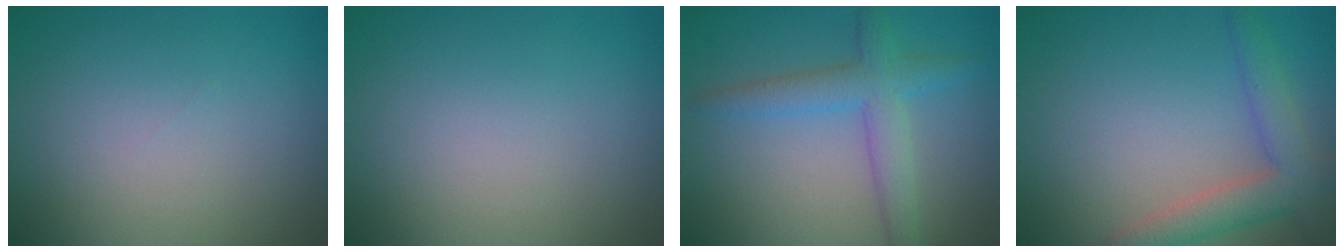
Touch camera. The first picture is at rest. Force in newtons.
{"total": 0.0}
{"total": 3.8, "press": 3.8, "slide": 0.2}
{"total": 4.2, "press": 4.2, "slide": 0.2}